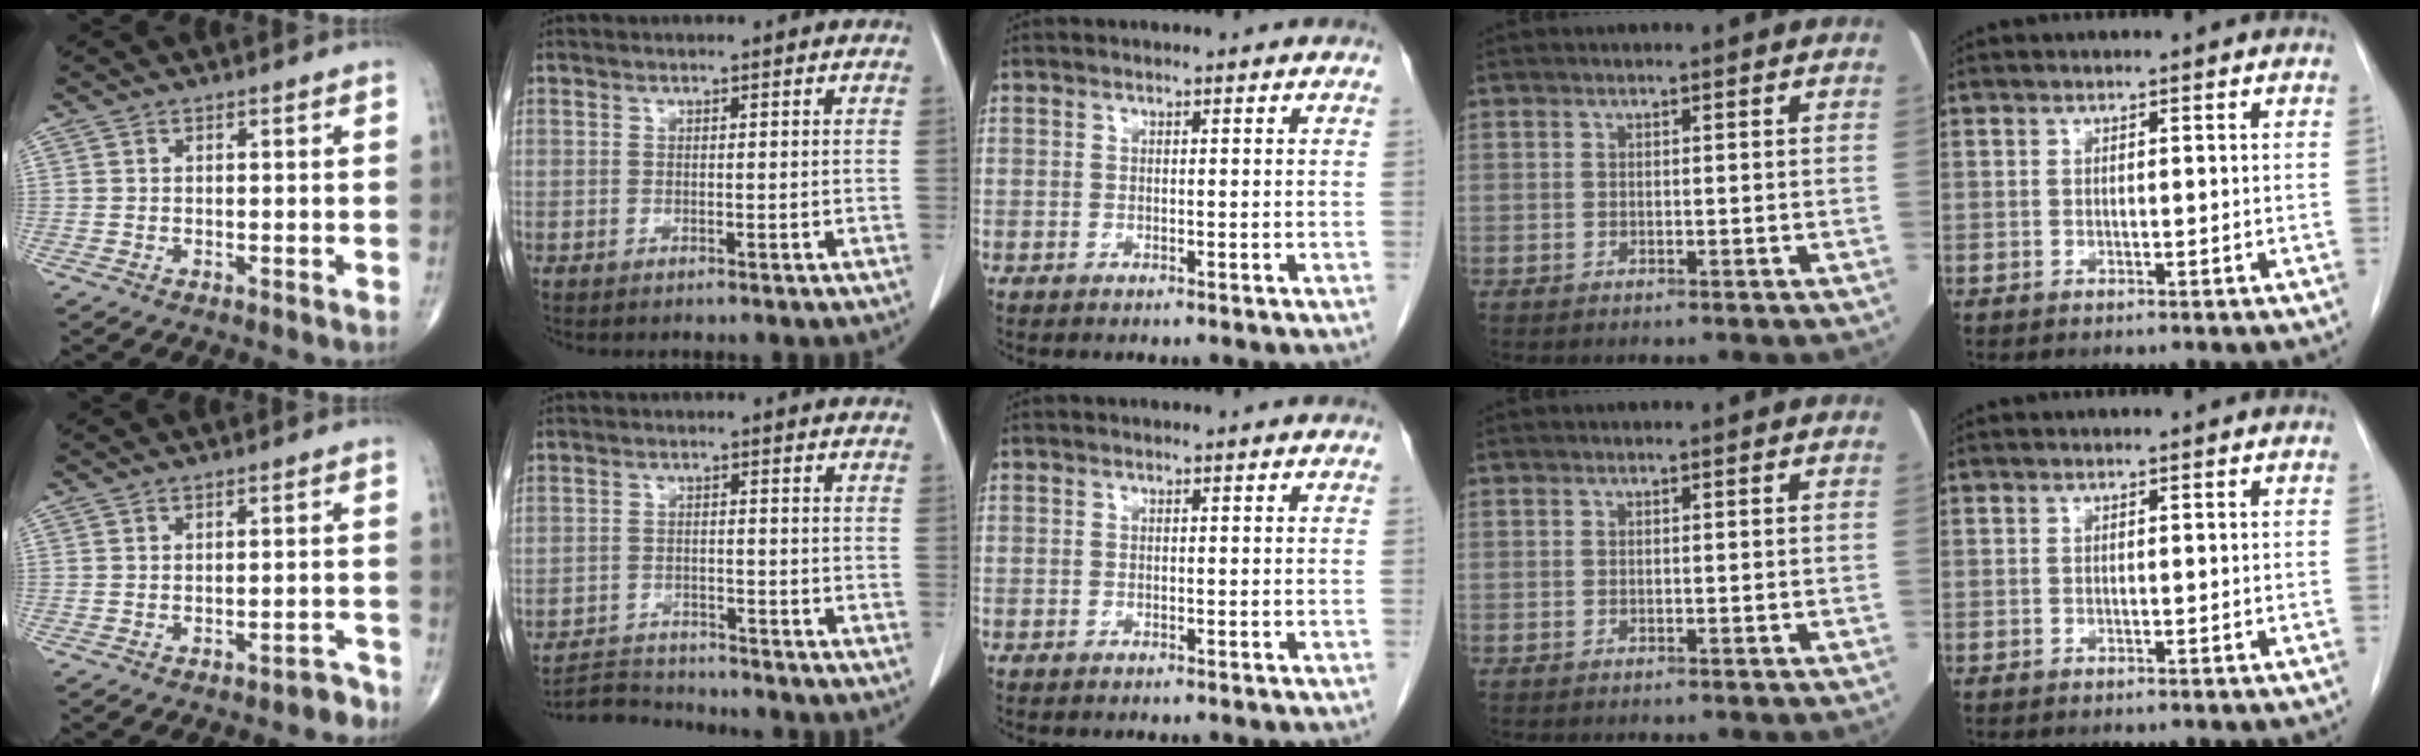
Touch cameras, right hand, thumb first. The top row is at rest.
{"thumb": {"total": 2.9, "force": [-2.5, 1.2, 0.9], "torque": [-0.003, 0.029, -0.030]}, "index": {"total": 5.7, "force": [-5.7, 0.4, -0.2], "torque": [0.000, -0.007, -0.102]}}